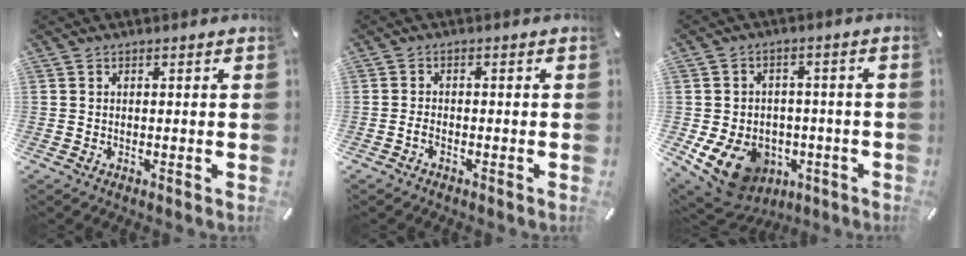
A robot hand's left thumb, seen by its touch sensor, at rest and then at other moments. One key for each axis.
{"total": 1.7, "fx": -1.0, "fy": 0.8, "fz": 1.0, "tx": -0.020, "ty": 0.003, "tz": -0.020}
{"total": 12.6, "fx": -5.3, "fy": 9.6, "fz": 6.2, "tx": -0.129, "ty": 0.021, "tz": -0.090}